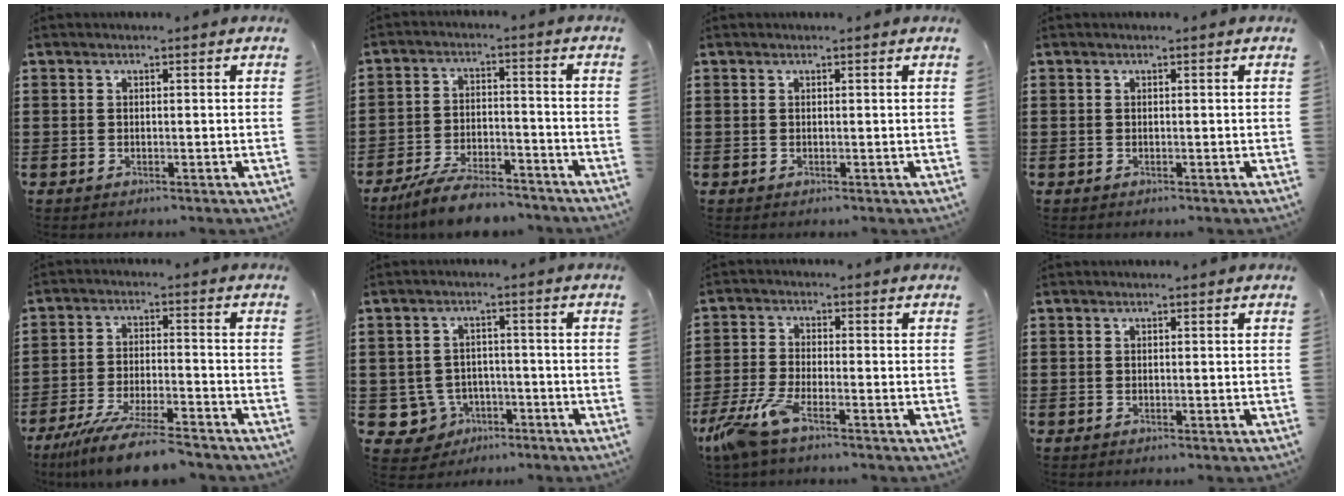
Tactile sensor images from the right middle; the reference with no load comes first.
{"total": 7.0, "force": [-6.5, 1.2, 2.3], "torque": [-0.043, 0.010, -0.123]}
{"total": 0.0}
{"total": 0.0}
{"total": 8.5, "force": [-7.4, 0.4, 4.1], "torque": [-0.082, -0.004, -0.140]}
{"total": 4.2, "force": [-2.3, 3.4, 1.2], "torque": [-0.048, 0.003, -0.048]}
{"total": 6.8, "force": [-4.4, 1.5, 5.0], "torque": [-0.133, -0.021, -0.090]}
{"total": 0.0}